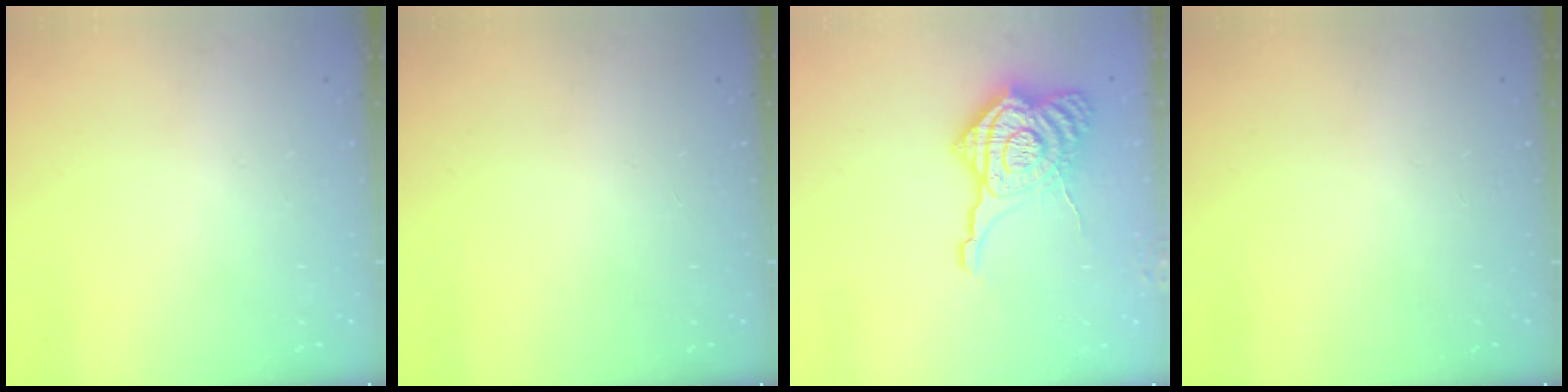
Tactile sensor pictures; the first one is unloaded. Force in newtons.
{"total": 0.0}
{"total": 16.3, "press": 16.2, "slide": 1.8}
{"total": 0.0}